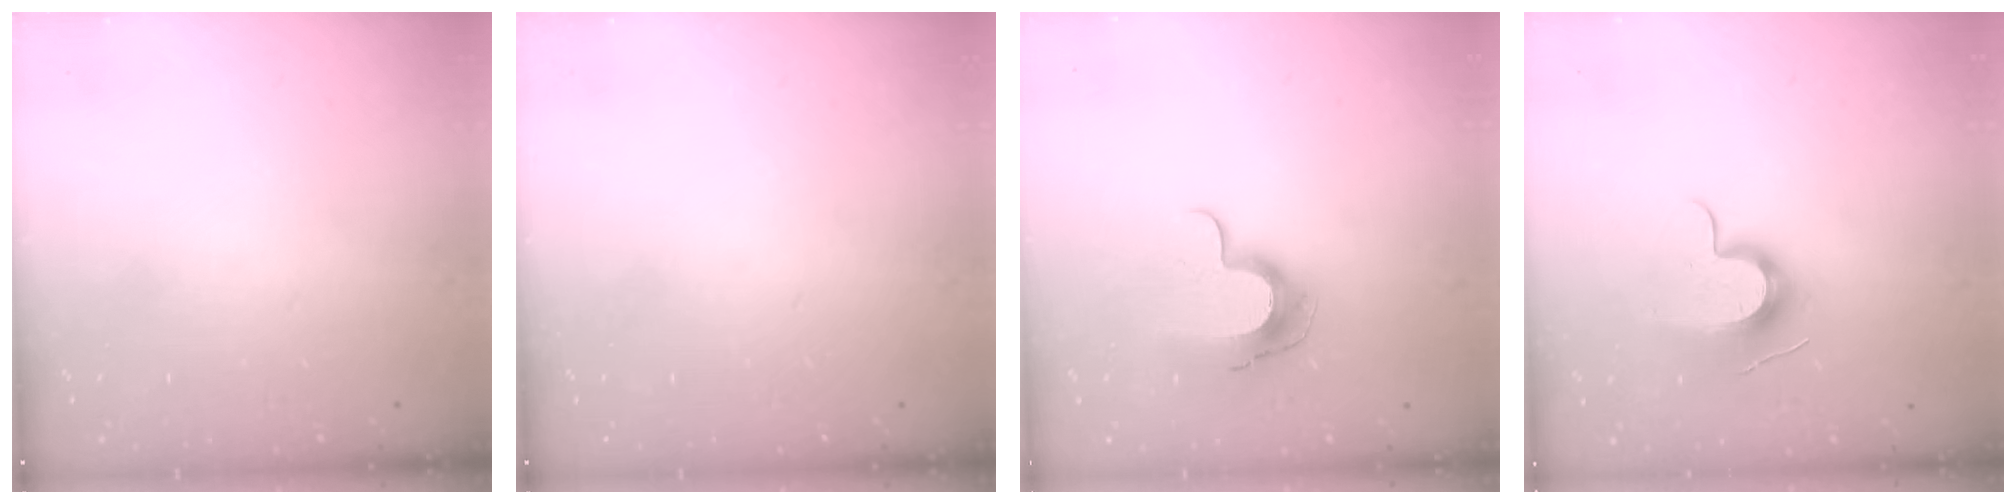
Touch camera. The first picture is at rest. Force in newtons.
{"total": 0.0}
{"total": 11.2, "press": 11.1, "slide": 0.7}
{"total": 11.3, "press": 11.3, "slide": 0.4}